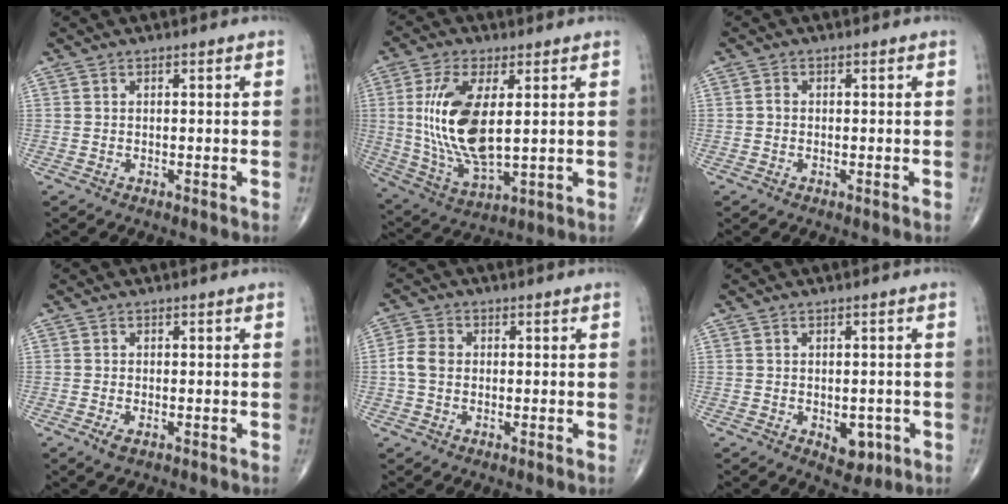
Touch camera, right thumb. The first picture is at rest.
{"total": 15.9, "force": [2.2, 6.9, 14.2], "torque": [-0.290, -0.018, 0.054]}
{"total": 1.0, "force": [-0.2, 0.8, 0.5], "torque": [-0.004, 0.002, -0.005]}
{"total": 1.7, "force": [-0.8, 0.7, 1.4], "torque": [-0.030, -0.003, -0.015]}
{"total": 4.3, "force": [-0.2, 3.4, 2.7], "torque": [-0.055, 0.010, -0.010]}
{"total": 4.6, "force": [-1.4, 2.9, 3.3], "torque": [-0.020, 0.001, -0.010]}